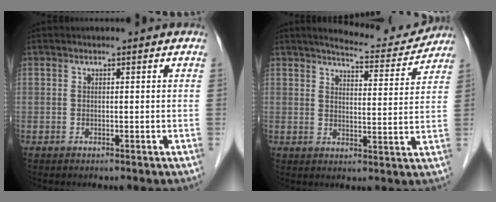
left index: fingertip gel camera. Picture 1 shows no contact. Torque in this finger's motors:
{"motor_torque": [0.20, -0.52, 0.06, 0.01]}